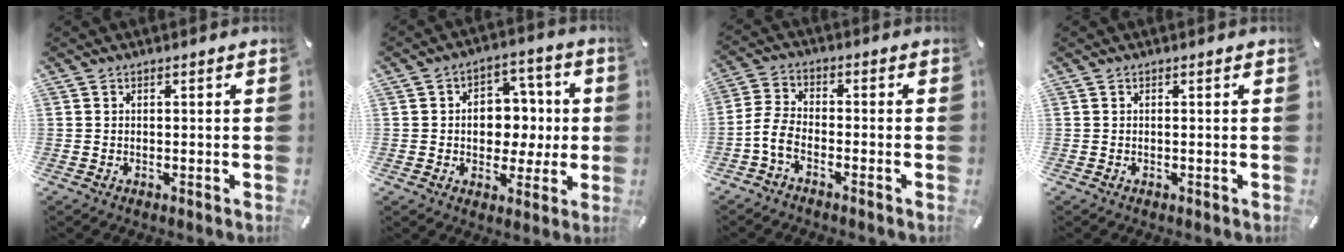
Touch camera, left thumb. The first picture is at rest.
{"total": 9.2, "force": [-0.1, 7.8, 4.9], "torque": [-0.060, 0.003, 0.001]}
{"total": 5.9, "force": [-3.2, 3.1, 3.8], "torque": [-0.096, 0.002, -0.061]}
{"total": 0.0}